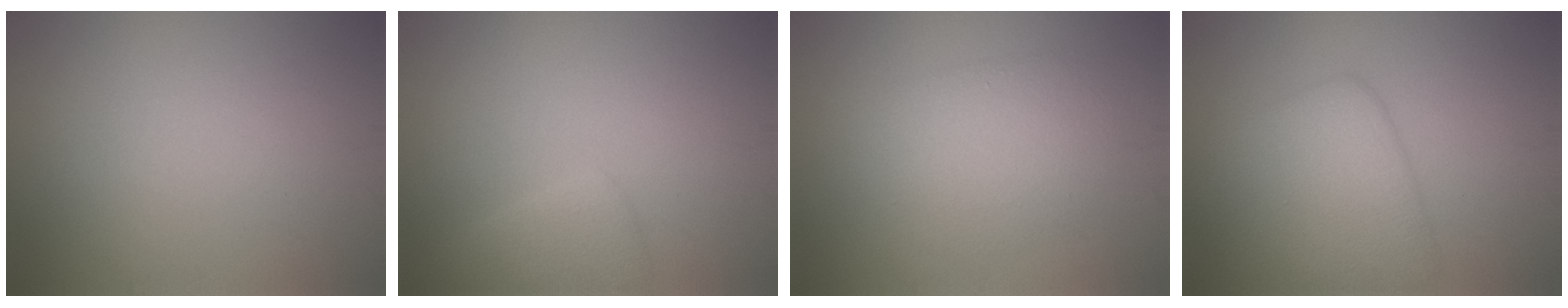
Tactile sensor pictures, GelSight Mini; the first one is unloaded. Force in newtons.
{"total": 2.5, "press": 2.5, "slide": 0.0}
{"total": 3.6, "press": 3.6, "slide": 0.3}
{"total": 6.5, "press": 6.5, "slide": 0.1}